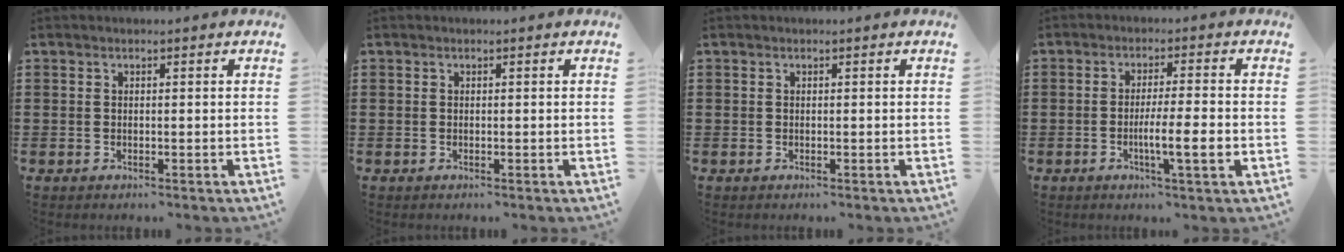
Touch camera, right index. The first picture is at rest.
{"total": 0.0}
{"total": 0.0}
{"total": 6.3, "force": [-1.8, 0.4, 6.0], "torque": [-0.099, -0.008, -0.030]}